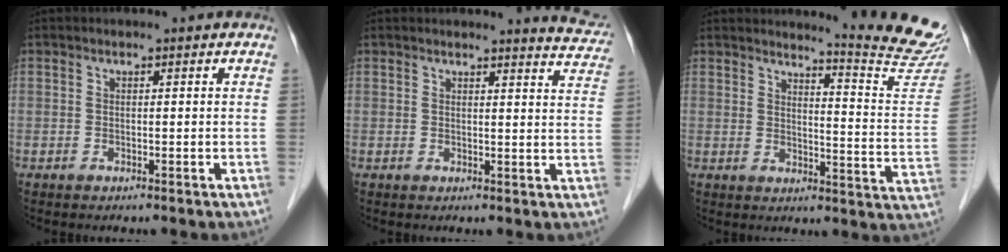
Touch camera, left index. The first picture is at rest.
{"total": 5.6, "force": [5.6, 0.1, 0.4], "torque": [-0.002, -0.039, 0.037]}
{"total": 13.5, "force": [13.1, -1.9, 2.9], "torque": [-0.035, -0.127, 0.138]}